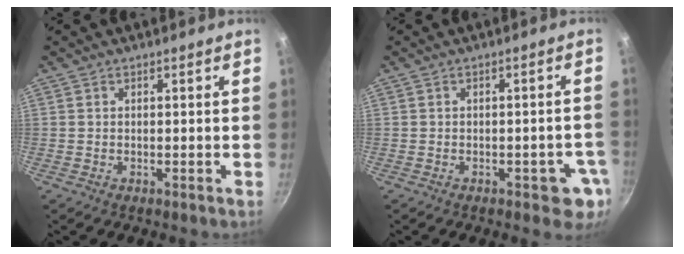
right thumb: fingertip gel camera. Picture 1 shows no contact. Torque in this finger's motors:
{"motor_torque": [0.05, 0.52, -0.14, 0.04, 0.15]}